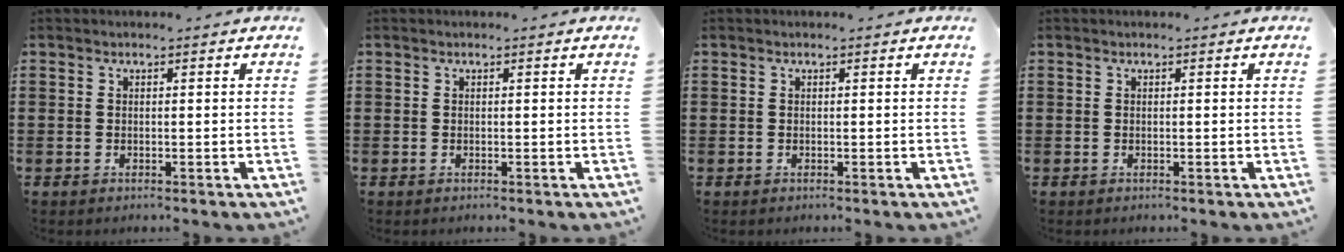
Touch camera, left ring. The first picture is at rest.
{"total": 0.0}
{"total": 0.0}
{"total": 0.0}